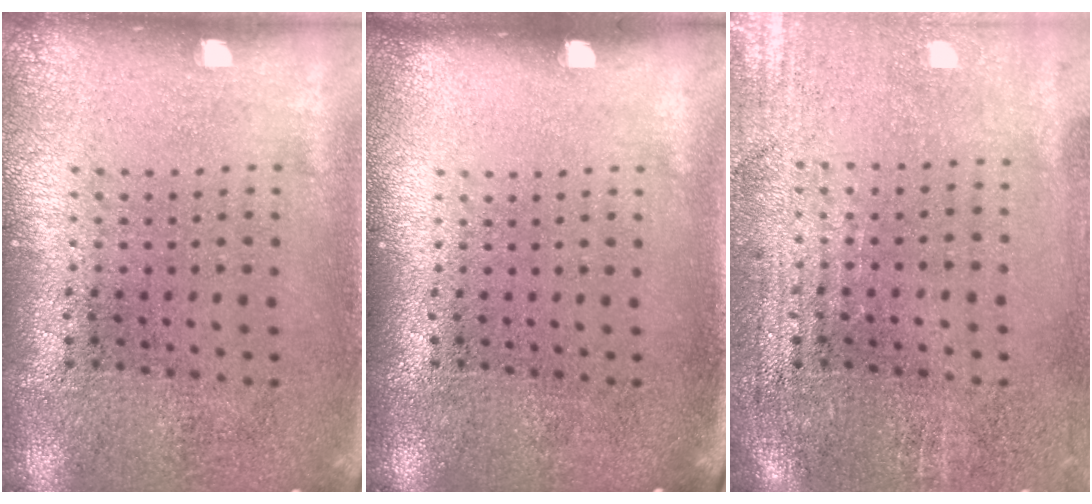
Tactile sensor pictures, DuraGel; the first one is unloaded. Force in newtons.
{"total": 0.0}
{"total": 0.6, "press": 0.5, "slide": 0.4}